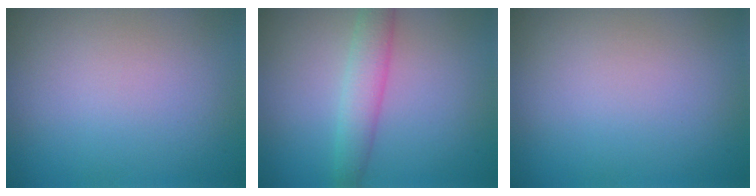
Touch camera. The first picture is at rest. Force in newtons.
{"total": 3.1, "press": 3.1, "slide": 0.1}
{"total": 0.0}